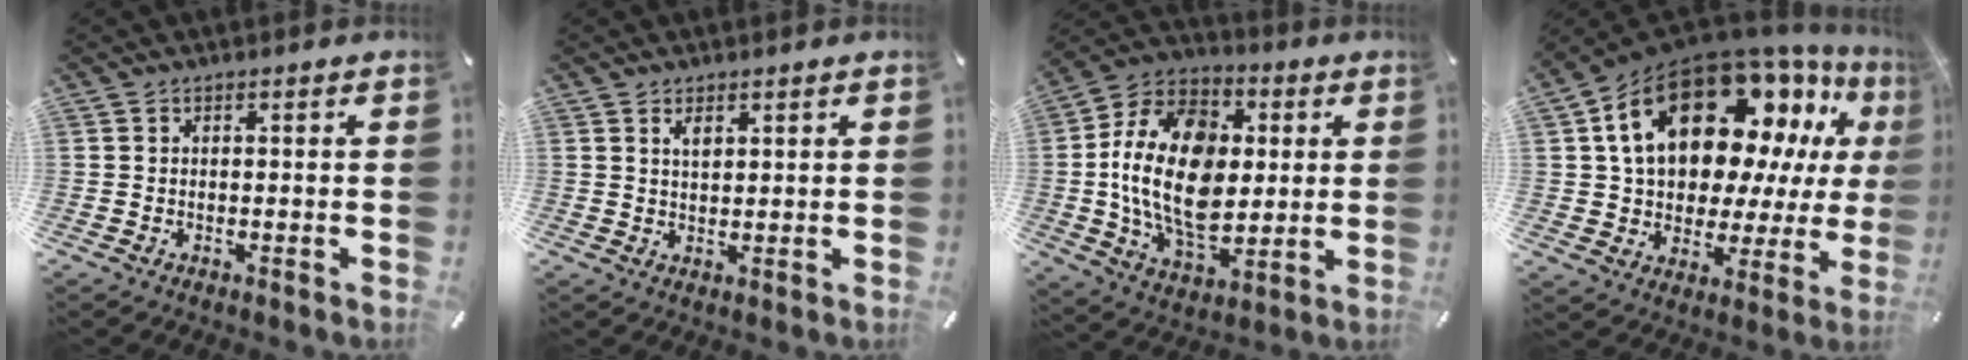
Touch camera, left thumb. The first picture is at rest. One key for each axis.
{"total": 2.2, "fx": 1.5, "fy": 0.9, "fz": 1.3, "tx": -0.020, "ty": -0.004, "tz": 0.026}
{"total": 21.8, "fx": 0.9, "fy": 15.2, "fz": 15.6, "tx": -0.330, "ty": -0.003, "tz": 0.012}
{"total": 23.9, "fx": 10.3, "fy": 14.4, "fz": 16.0, "tx": -0.277, "ty": -0.060, "tz": 0.177}